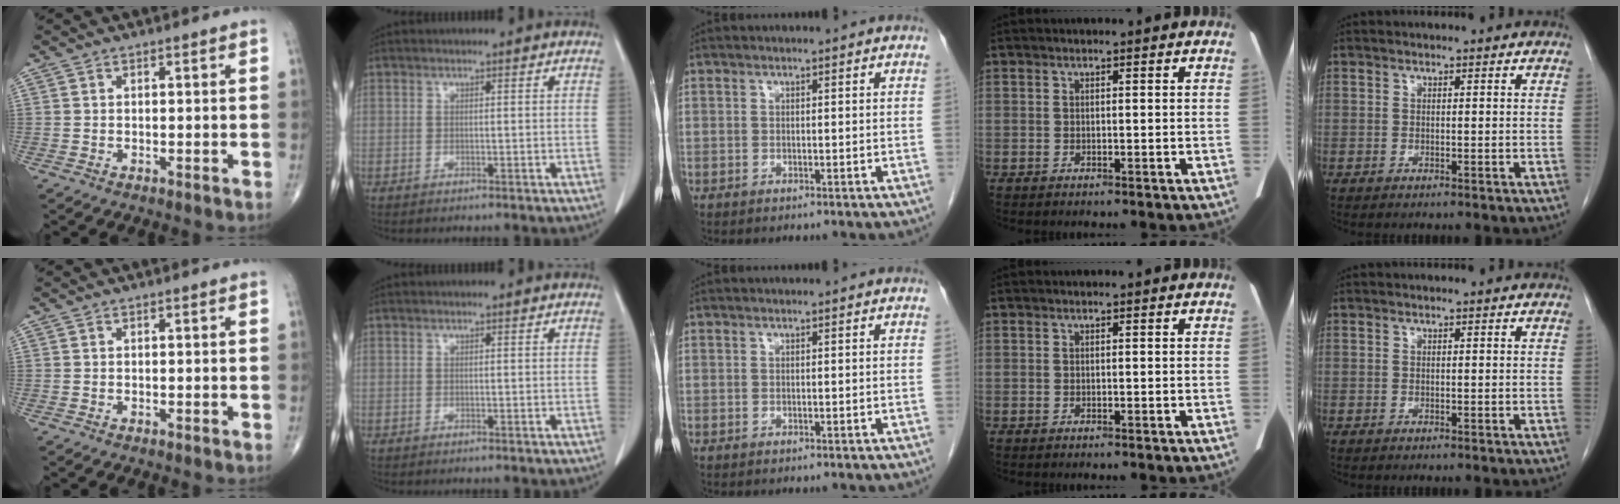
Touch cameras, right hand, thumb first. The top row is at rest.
{}